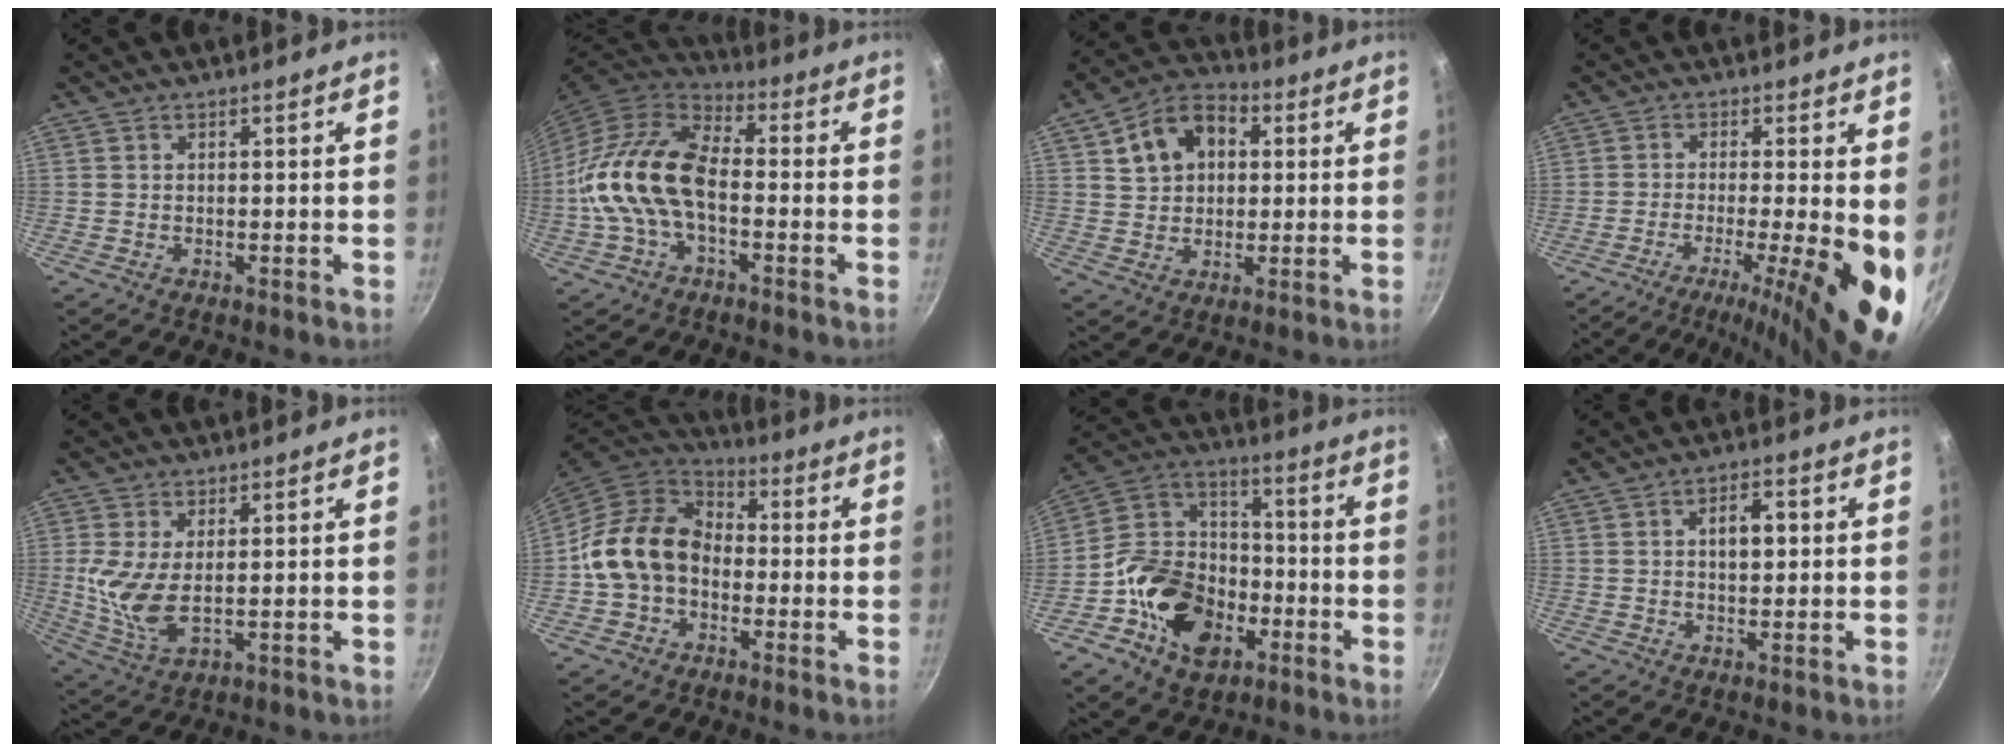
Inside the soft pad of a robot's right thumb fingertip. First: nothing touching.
{"total": 16.1, "force": [-2.4, 9.4, 12.8], "torque": [-0.230, 0.038, -0.057]}
{"total": 11.6, "force": [3.4, 8.6, 7.0], "torque": [-0.096, 0.019, 0.045]}
{"total": 12.3, "force": [-3.0, 2.0, 11.7], "torque": [-0.174, -0.004, -0.049]}
{"total": 8.3, "force": [1.3, 4.0, 7.2], "torque": [-0.152, -0.014, 0.034]}
{"total": 14.3, "force": [-1.5, 11.1, 8.9], "torque": [-0.124, 0.036, -0.044]}
{"total": 18.8, "force": [-7.1, 13.7, 10.7], "torque": [-0.166, 0.049, -0.136]}
{"total": 4.8, "force": [0.8, 2.5, 4.0], "torque": [-0.047, 0.008, 0.010]}